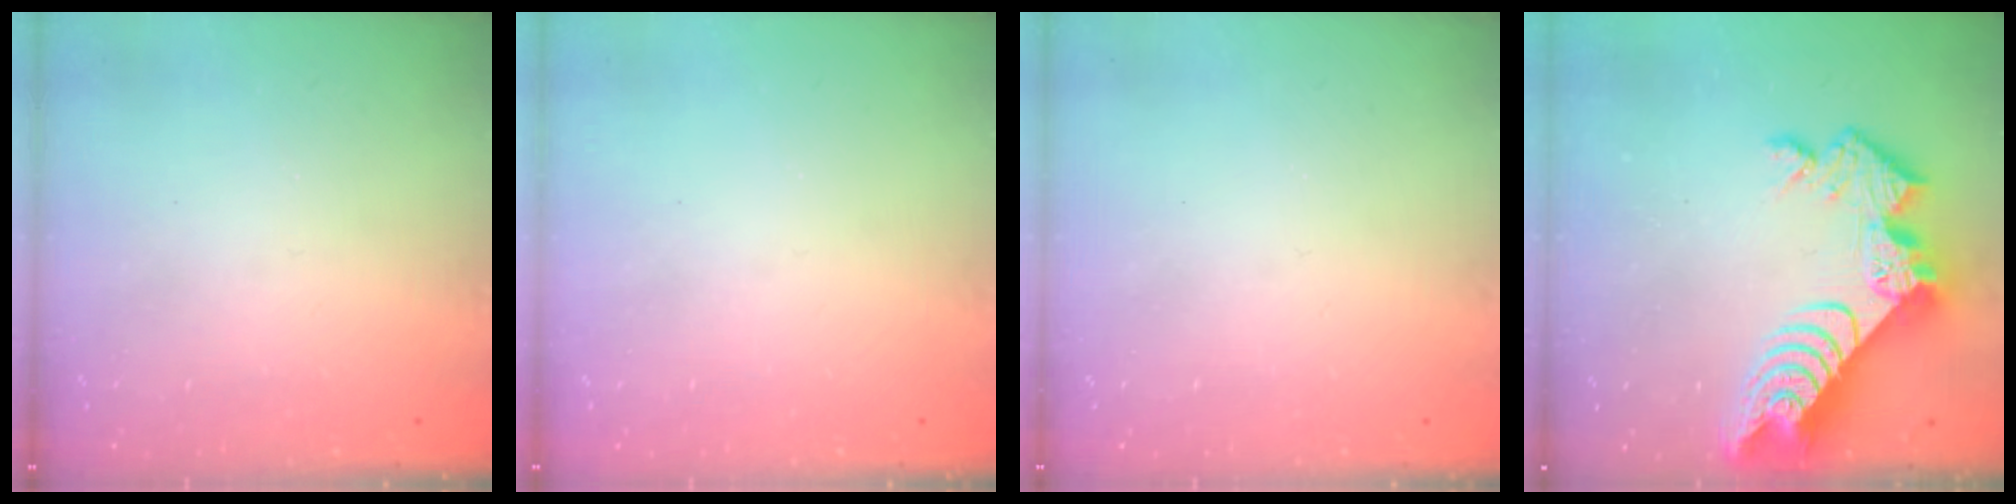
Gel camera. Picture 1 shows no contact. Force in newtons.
{"total": 0.0}
{"total": 0.0}
{"total": 16.6, "press": 16.6, "slide": 1.4}